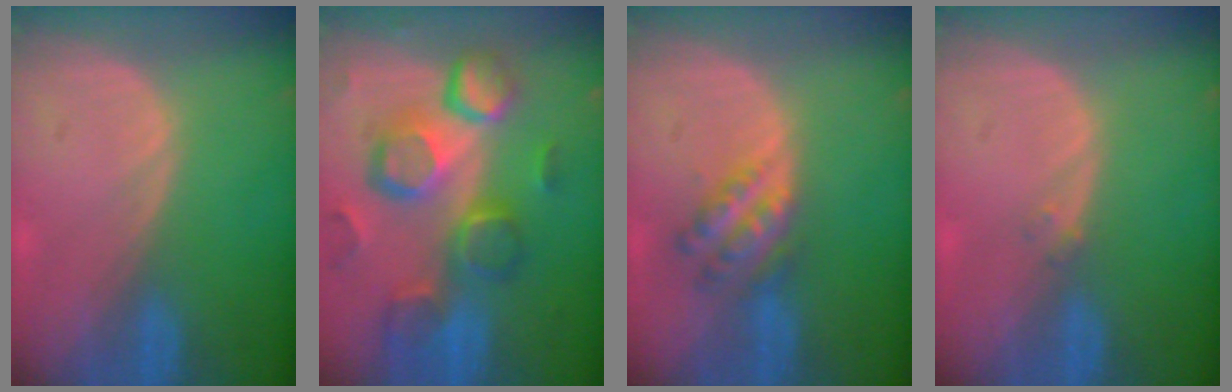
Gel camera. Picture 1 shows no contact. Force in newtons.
{"total": 12.3, "press": 10.7, "slide": 6.1}
{"total": 5.9, "press": 5.2, "slide": 2.8}
{"total": 1.0, "press": 0.9, "slide": 0.4}